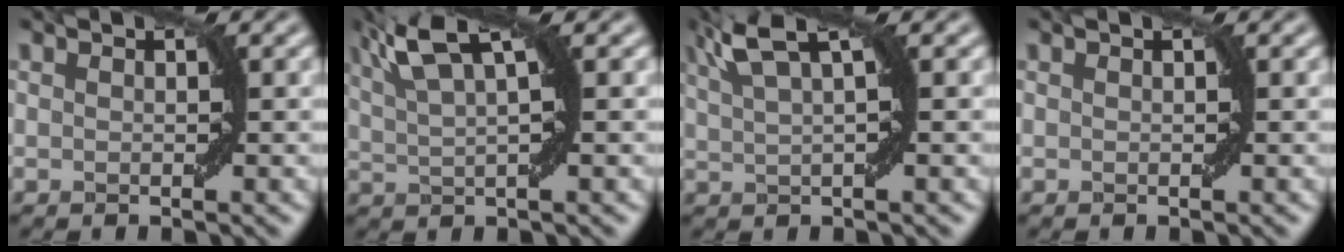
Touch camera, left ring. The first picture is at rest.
{"total": 5.8, "force": [2.9, 1.4, 4.9], "torque": [-0.092, 0.018, 0.057]}
{"total": 4.7, "force": [2.7, 1.0, 3.7], "torque": [-0.072, 0.018, 0.052]}
{"total": 0.0}